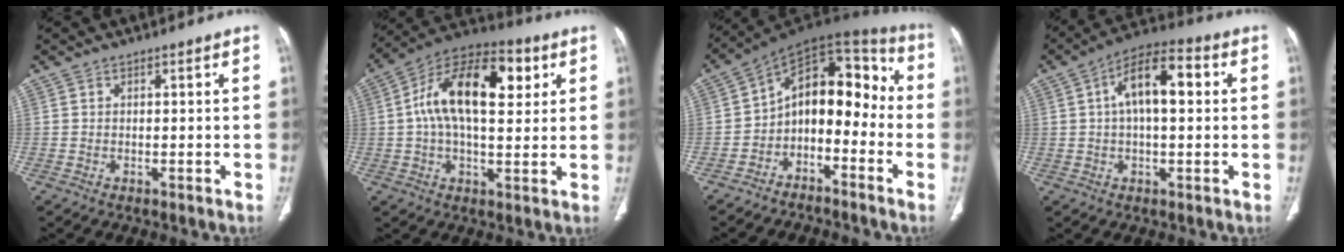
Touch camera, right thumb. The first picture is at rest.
{"total": 19.5, "force": [4.6, 10.0, 16.1], "torque": [-0.247, 0.019, 0.062]}
{"total": 14.8, "force": [-4.1, 9.4, 10.7], "torque": [-0.118, 0.097, -0.078]}
{"total": 11.6, "force": [2.1, 5.3, 10.0], "torque": [-0.166, 0.030, 0.026]}